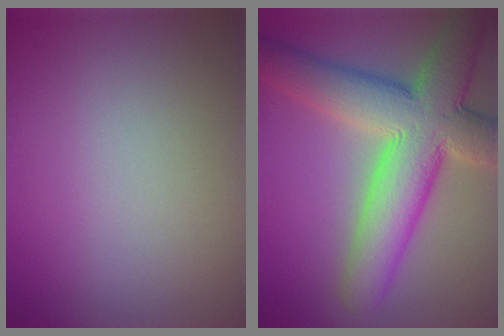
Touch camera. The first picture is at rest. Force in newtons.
{"total": 11.0, "press": 11.0, "slide": 1.0}